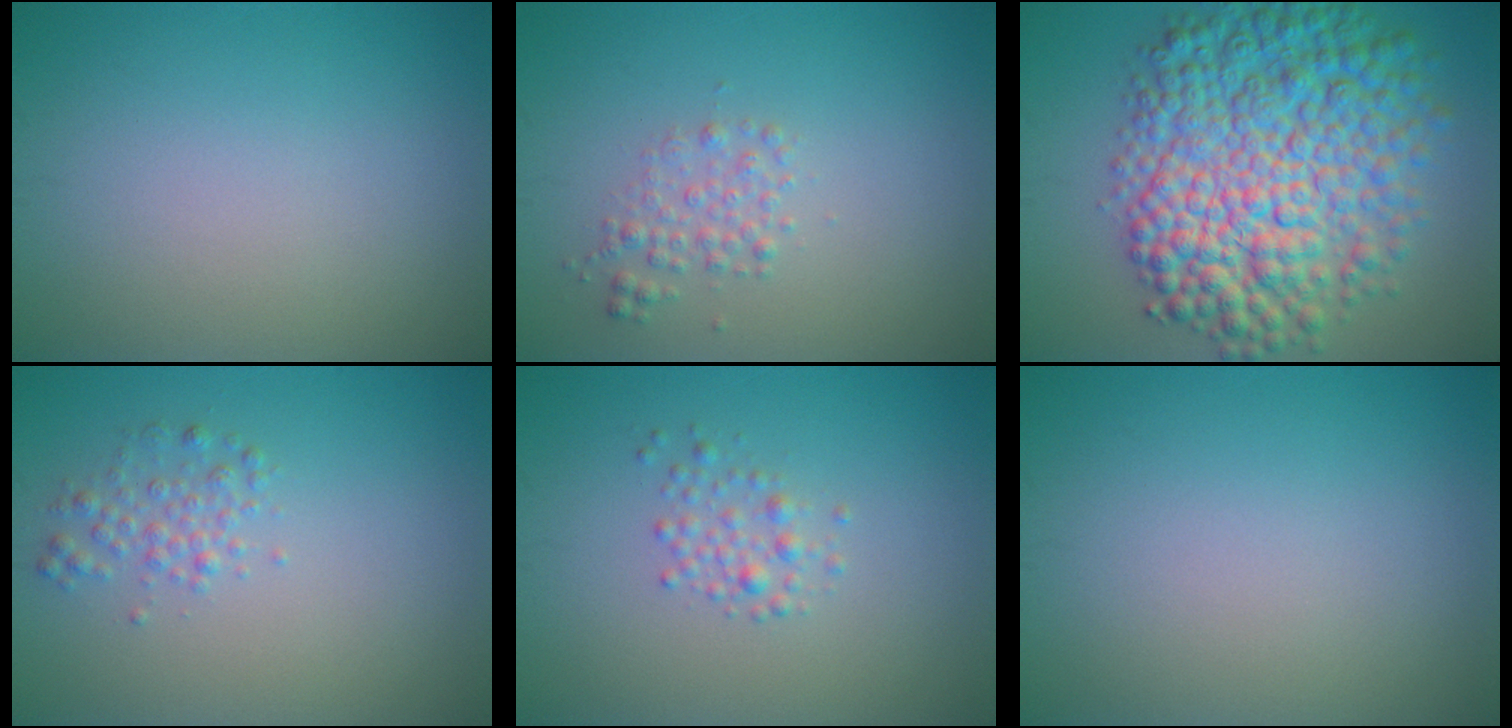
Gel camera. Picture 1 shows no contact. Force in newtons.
{"total": 1.7, "press": 1.7, "slide": 0.1}
{"total": 12.0, "press": 12.0, "slide": 0.1}
{"total": 1.7, "press": 1.7, "slide": 0.0}
{"total": 2.2, "press": 2.2, "slide": 0.1}
{"total": 0.0}